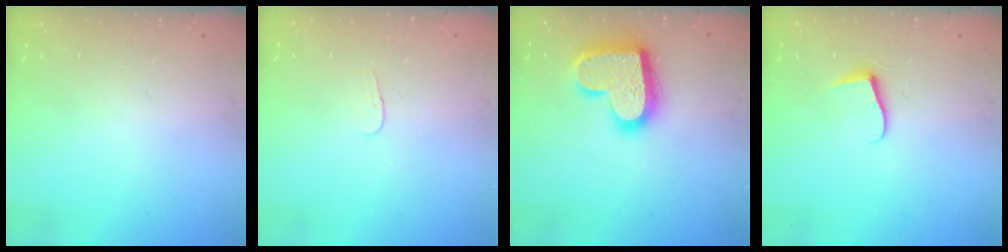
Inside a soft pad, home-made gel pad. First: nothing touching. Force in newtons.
{"total": 2.8, "press": 2.8, "slide": 0.3}
{"total": 19.6, "press": 19.5, "slide": 1.3}
{"total": 5.9, "press": 5.9, "slide": 0.6}